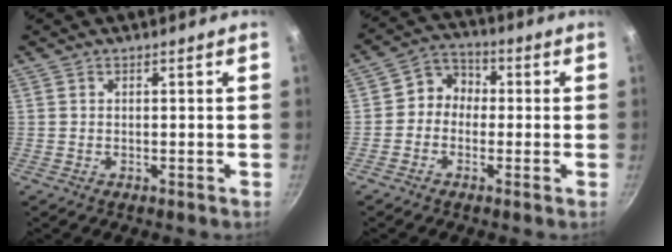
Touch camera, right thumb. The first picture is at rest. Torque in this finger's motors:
{"motor_torque": [-0.65, -0.04, -0.16, 0.04, -0.01]}